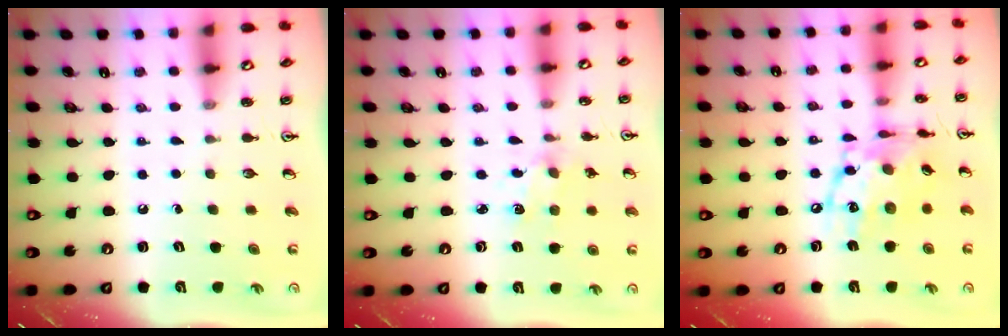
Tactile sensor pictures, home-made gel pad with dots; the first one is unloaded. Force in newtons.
{"total": 2.1, "press": 2.1, "slide": 0.3}
{"total": 15.6, "press": 15.6, "slide": 0.9}